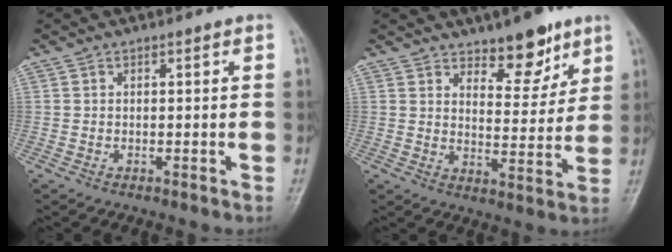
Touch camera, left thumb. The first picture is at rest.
{"total": 9.3, "force": [6.5, 4.0, 5.2], "torque": [-0.042, -0.048, 0.100]}